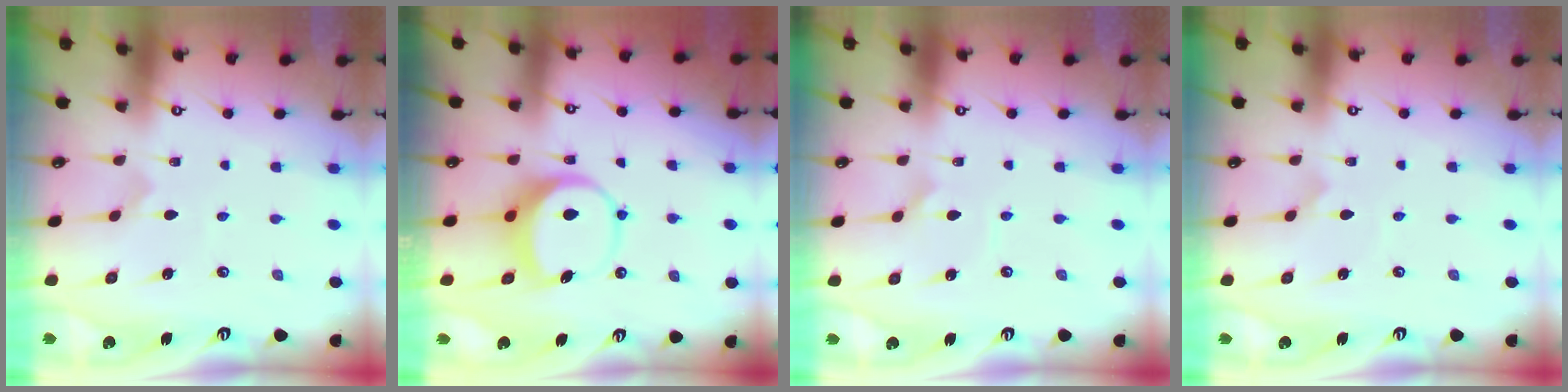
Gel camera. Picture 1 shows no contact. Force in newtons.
{"total": 8.4, "press": 8.2, "slide": 1.4}
{"total": 1.6, "press": 1.5, "slide": 0.4}
{"total": 1.3, "press": 1.3, "slide": 0.2}